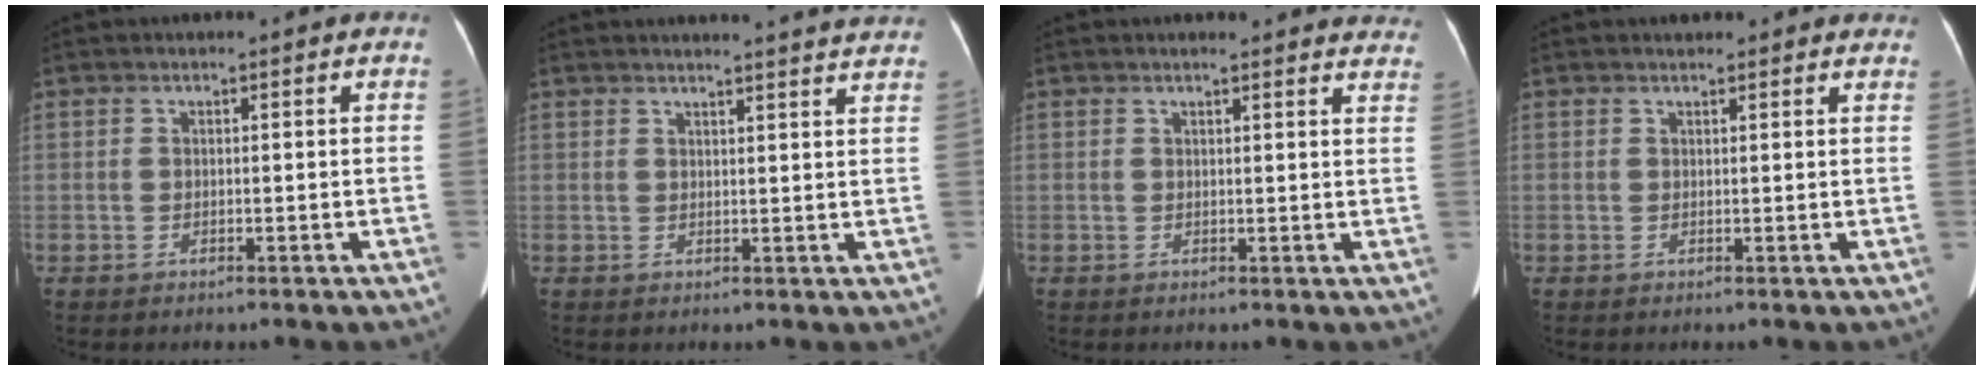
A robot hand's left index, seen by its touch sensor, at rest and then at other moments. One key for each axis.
{"total": 12.2, "fx": 11.8, "fy": 0.0, "fz": 3.0, "tx": -0.027, "ty": -0.027, "tz": 0.116}
{"total": 12.2, "fx": 11.7, "fy": 2.3, "fz": 2.7, "tx": 0.003, "ty": -0.015, "tz": 0.102}
{"total": 4.4, "fx": 3.8, "fy": 2.0, "fz": 1.0, "tx": 0.003, "ty": 0.020, "tz": 0.038}